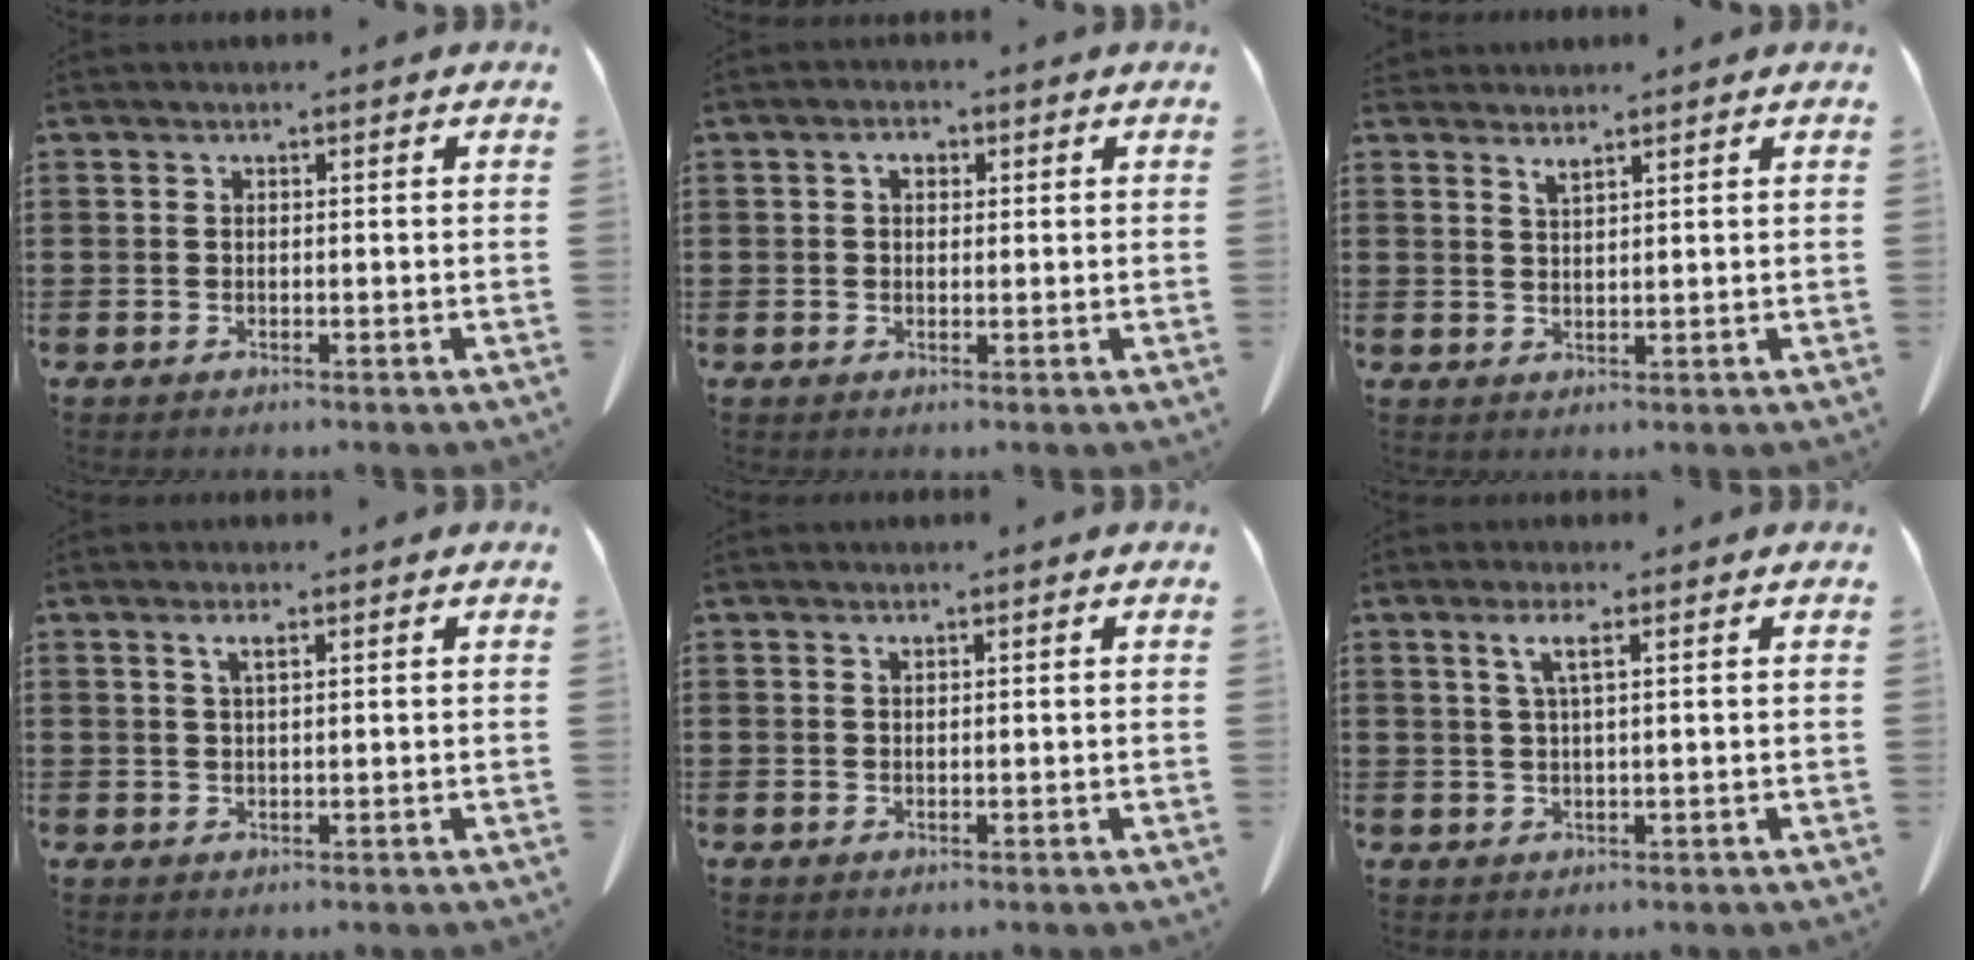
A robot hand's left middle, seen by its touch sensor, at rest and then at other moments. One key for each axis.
{"total": 2.0, "fx": 0.7, "fy": 1.3, "fz": 1.4, "tx": -0.023, "ty": 0.006, "tz": 0.009}
{"total": 1.8, "fx": 1.7, "fy": 0.0, "fz": 0.5, "tx": -0.014, "ty": 0.001, "tz": 0.033}
{"total": 1.9, "fx": 0.9, "fy": 0.4, "fz": 1.6, "tx": -0.034, "ty": 0.003, "tz": 0.015}
{"total": 0.6, "fx": 0.4, "fy": 0.1, "fz": 0.4, "tx": -0.009, "ty": 0.000, "tz": 0.009}
{"total": 3.0, "fx": 1.2, "fy": 0.2, "fz": 2.7, "tx": -0.059, "ty": 0.002, "tz": 0.018}